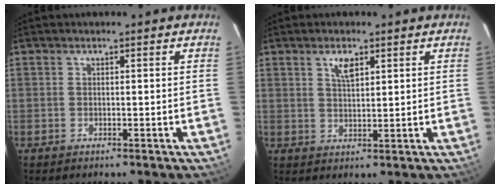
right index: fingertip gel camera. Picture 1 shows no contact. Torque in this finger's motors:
{"motor_torque": [0.09, 0.04, 0.06, 0.06]}